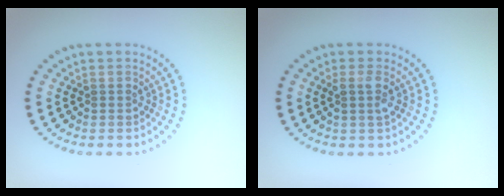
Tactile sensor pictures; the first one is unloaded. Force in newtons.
{"total": 1.5, "press": 1.4, "slide": 0.7}